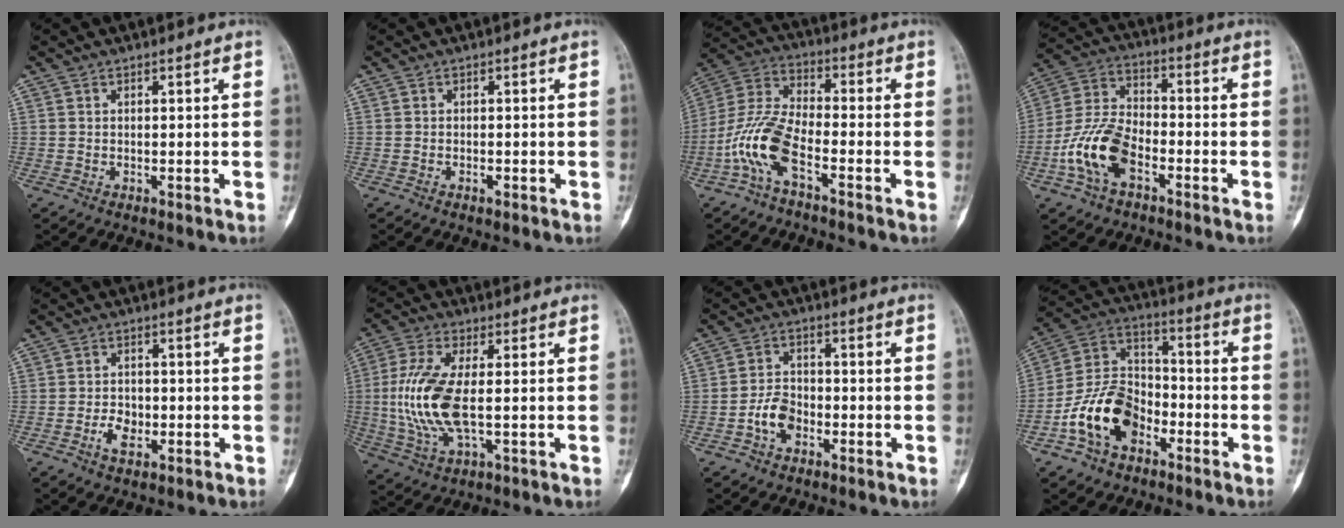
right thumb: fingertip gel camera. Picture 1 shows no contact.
{"total": 0.8, "force": [-0.5, 0.3, 0.6], "torque": [-0.012, 0.002, -0.008]}
{"total": 10.7, "force": [-4.9, 3.8, 8.7], "torque": [-0.200, 0.038, -0.108]}
{"total": 12.4, "force": [-5.0, 6.8, 9.1], "torque": [-0.188, 0.034, -0.099]}
{"total": 4.1, "force": [-1.6, 2.7, 2.8], "torque": [-0.041, 0.007, -0.028]}
{"total": 12.9, "force": [-0.5, 5.2, 11.8], "torque": [-0.271, -0.002, -0.006]}
{"total": 5.6, "force": [-2.3, 3.7, 3.5], "torque": [-0.052, 0.023, -0.048]}
{"total": 15.1, "force": [-6.3, 10.0, 9.4], "torque": [-0.162, 0.060, -0.123]}